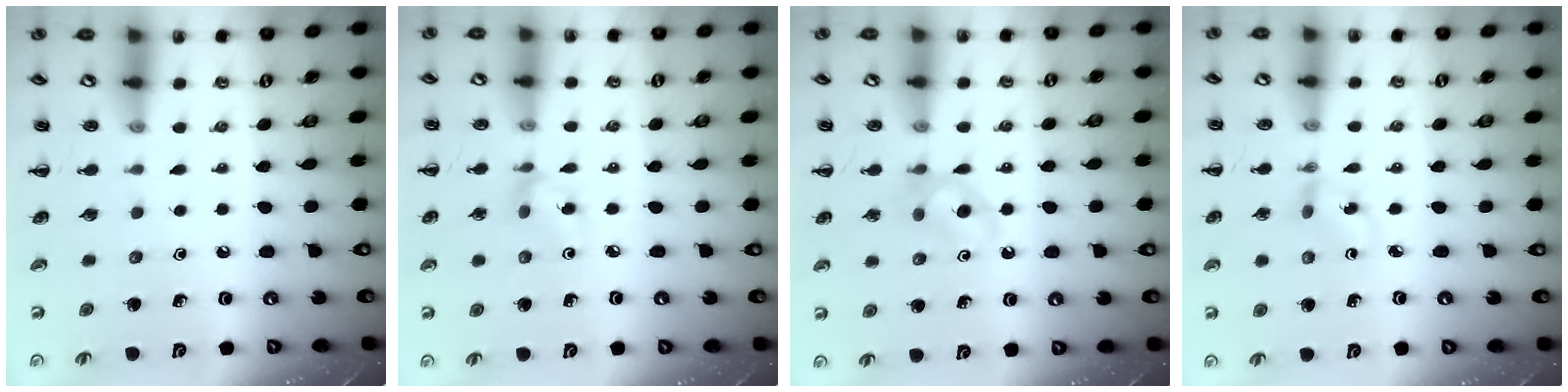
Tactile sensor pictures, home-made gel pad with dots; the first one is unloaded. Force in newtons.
{"total": 3.0, "press": 2.8, "slide": 1.1}
{"total": 6.6, "press": 6.4, "slide": 1.6}
{"total": 1.5, "press": 1.3, "slide": 0.7}